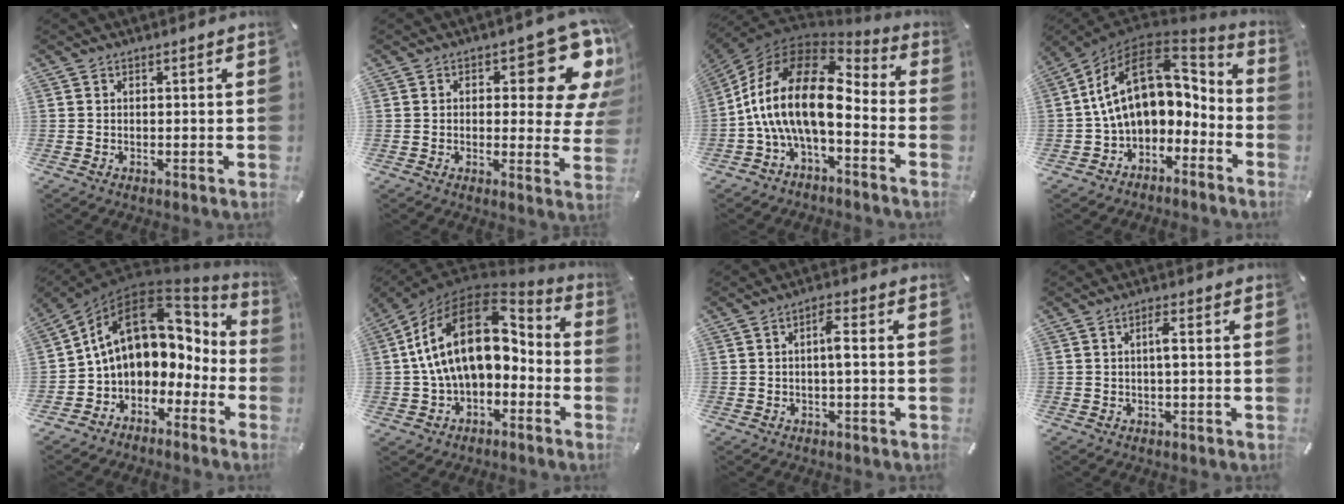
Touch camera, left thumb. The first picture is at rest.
{"total": 14.9, "force": [6.9, 6.3, 11.7], "torque": [-0.131, -0.059, 0.111]}
{"total": 20.6, "force": [-1.5, 10.8, 17.5], "torque": [-0.378, 0.000, -0.027]}
{"total": 17.8, "force": [2.7, 12.0, 12.8], "torque": [-0.227, -0.017, 0.053]}
{"total": 14.0, "force": [3.3, 10.6, 8.6], "torque": [-0.149, -0.017, 0.061]}
{"total": 21.5, "force": [3.5, 13.4, 16.5], "torque": [-0.319, -0.011, 0.061]}
{"total": 4.1, "force": [-0.2, 1.1, 4.0], "torque": [-0.076, 0.010, -0.007]}
{"total": 2.8, "force": [0.0, 0.4, 2.8], "torque": [-0.055, 0.005, -0.003]}